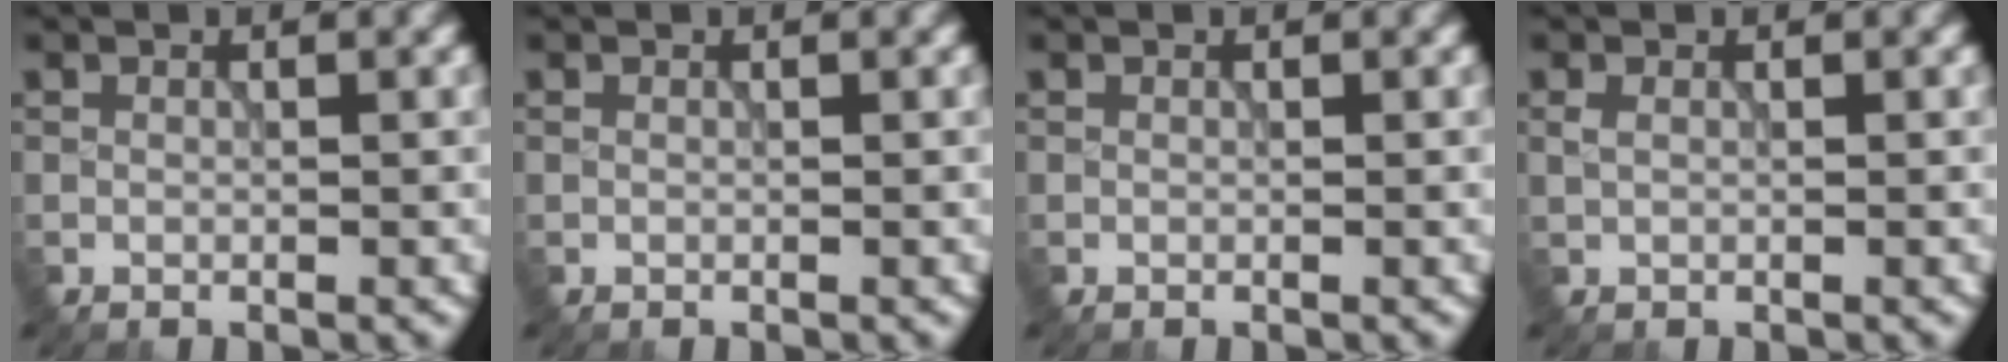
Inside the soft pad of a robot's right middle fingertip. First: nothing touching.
{"total": 0.0}
{"total": 0.0}
{"total": 0.7, "force": [0.1, 0.4, 0.5], "torque": [-0.014, -0.001, 0.006]}